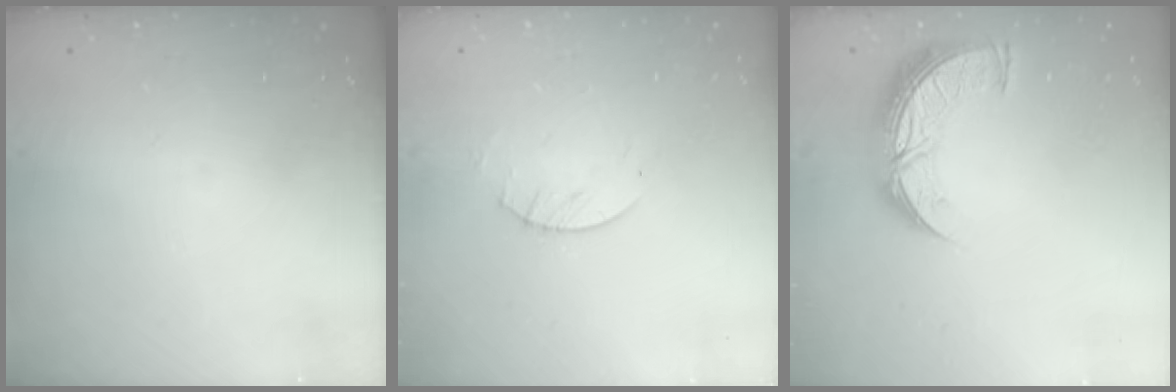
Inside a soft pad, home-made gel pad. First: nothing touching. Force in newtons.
{"total": 2.6, "press": 2.5, "slide": 0.4}
{"total": 10.7, "press": 10.6, "slide": 0.8}